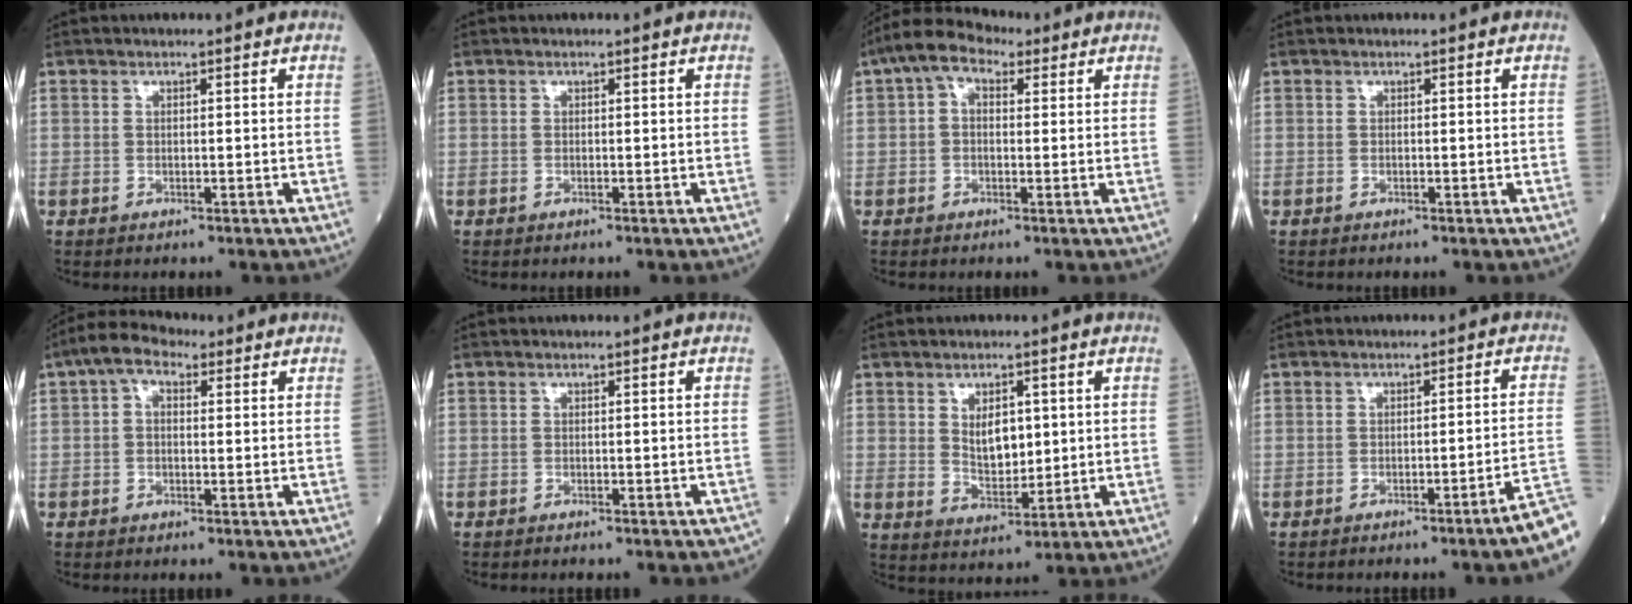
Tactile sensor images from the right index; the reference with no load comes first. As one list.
[{"total": 0.0}, {"total": 6.0, "force": [2.5, 3.5, 4.3], "torque": [-0.086, 0.041, 0.038]}, {"total": 0.0}, {"total": 4.9, "force": [1.8, 2.8, 3.6], "torque": [-0.071, 0.032, 0.026]}, {"total": 5.0, "force": [-4.4, 1.3, 2.0], "torque": [-0.022, -0.009, -0.047]}, {"total": 5.5, "force": [1.4, 2.9, 4.5], "torque": [-0.078, -0.004, 0.032]}, {"total": 7.2, "force": [-5.5, -1.4, 4.4], "torque": [-0.024, 0.011, -0.072]}]